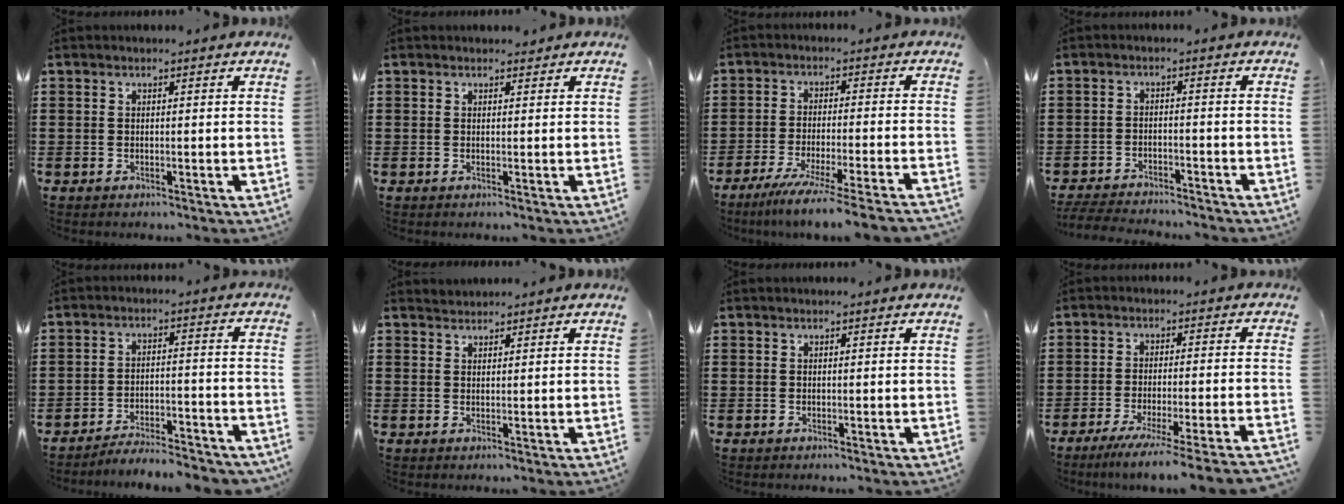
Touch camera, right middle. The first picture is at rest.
{"total": 0.9, "force": [0.7, 0.5, 0.0], "torque": [0.006, -0.001, 0.011]}
{"total": 6.2, "force": [-5.2, -0.8, 3.2], "torque": [-0.053, -0.019, -0.098]}
{"total": 3.7, "force": [-3.6, 0.3, 0.5], "torque": [-0.017, 0.000, -0.079]}
{"total": 4.3, "force": [-4.3, 0.1, 0.8], "torque": [-0.017, 0.004, -0.089]}
{"total": 1.4, "force": [1.3, 0.3, -0.3], "torque": [0.001, 0.003, 0.026]}
{"total": 0.0}
{"total": 5.4, "force": [-4.5, -0.7, 2.8], "torque": [-0.049, -0.019, -0.086]}